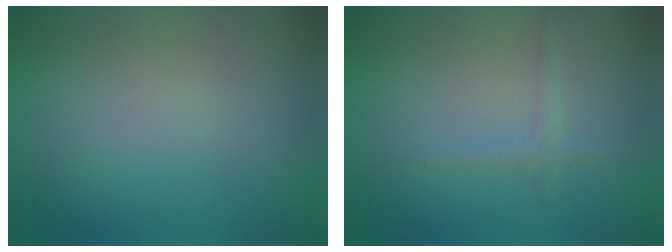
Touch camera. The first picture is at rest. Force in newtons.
{"total": 1.0, "press": 1.0, "slide": 0.1}